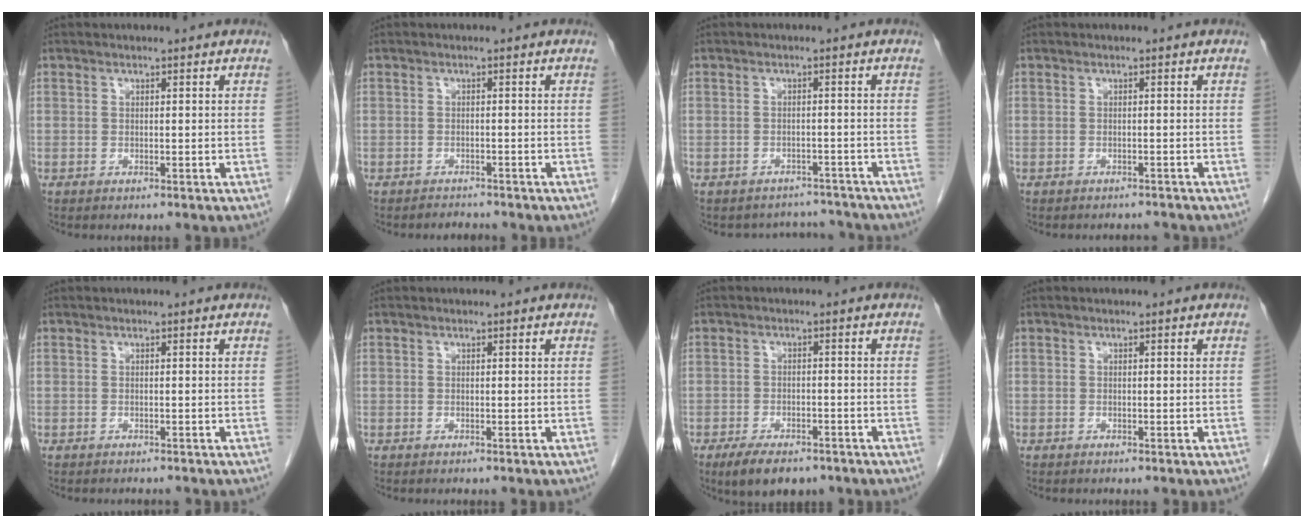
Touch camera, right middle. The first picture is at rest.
{"total": 1.4, "force": [-1.3, 0.3, -0.3], "torque": [0.001, -0.005, -0.019]}
{"total": 5.2, "force": [-4.9, 1.7, -0.8], "torque": [0.013, 0.019, -0.060]}
{"total": 1.6, "force": [-1.6, 0.2, -0.2], "torque": [0.004, -0.005, -0.020]}
{"total": 1.0, "force": [-1.0, 0.2, 0.1], "torque": [-0.006, -0.003, -0.013]}
{"total": 0.0}
{"total": 7.4, "force": [-5.3, 3.1, 4.1], "torque": [-0.066, -0.005, -0.081]}
{"total": 0.0}